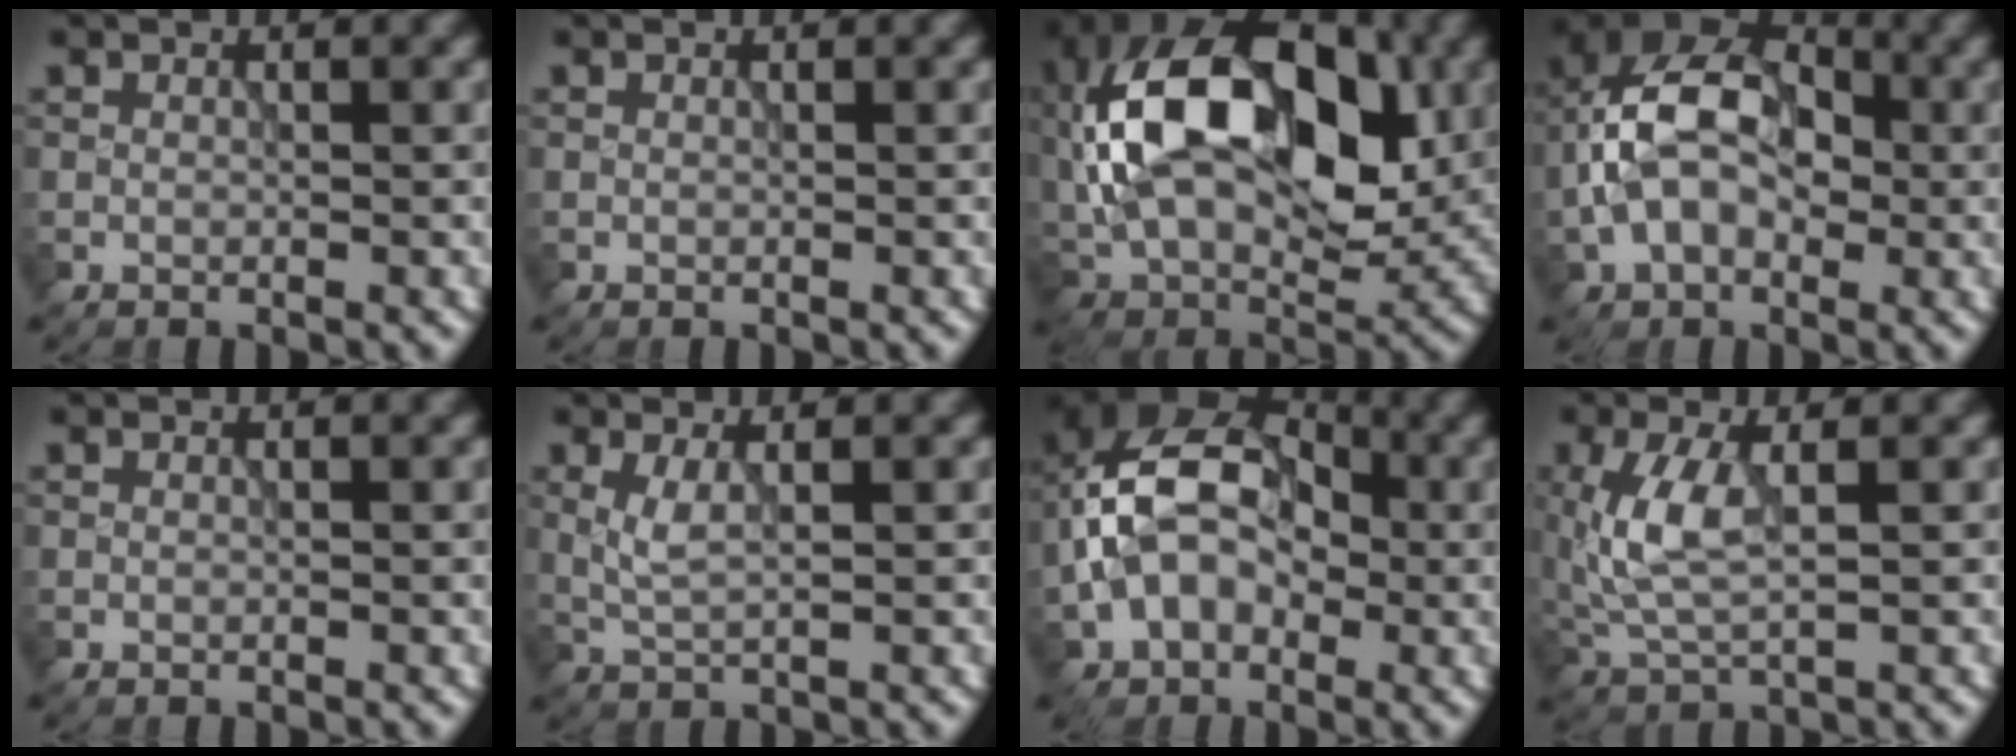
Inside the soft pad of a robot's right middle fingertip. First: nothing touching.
{"total": 0.0}
{"total": 17.0, "force": [2.1, 10.7, 13.1], "torque": [-0.240, 0.015, 0.027]}
{"total": 10.0, "force": [-0.3, 6.5, 7.7], "torque": [-0.144, 0.028, -0.022]}
{"total": 0.0}
{"total": 2.2, "force": [0.6, 0.5, 2.0], "torque": [-0.048, 0.000, 0.015]}
{"total": 11.3, "force": [-0.5, 7.7, 8.2], "torque": [-0.130, 0.029, -0.030]}
{"total": 5.4, "force": [0.7, 2.3, 4.8], "torque": [-0.123, 0.002, 0.014]}